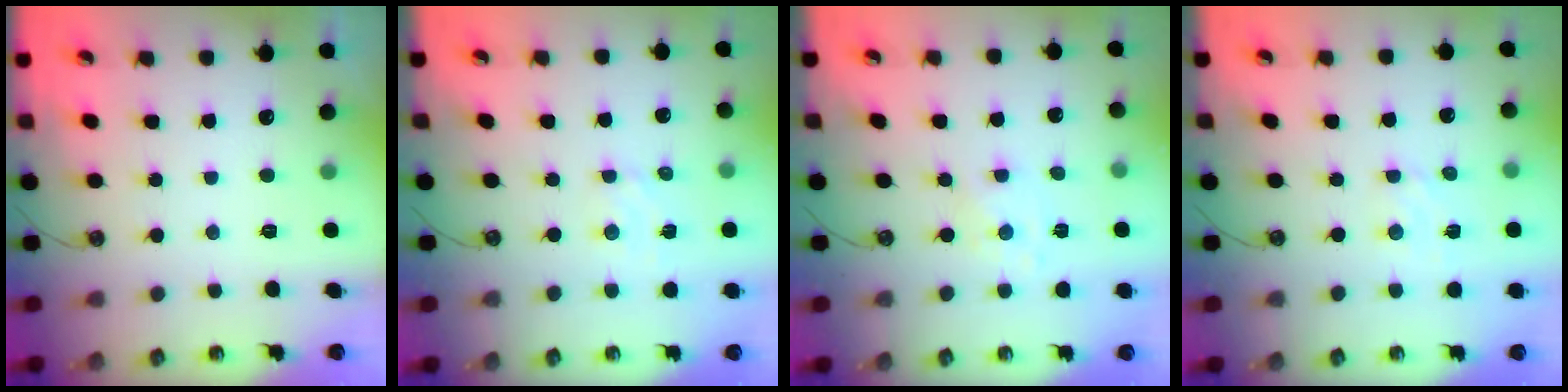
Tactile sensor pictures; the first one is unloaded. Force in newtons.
{"total": 3.0, "press": 2.9, "slide": 0.6}
{"total": 2.0, "press": 2.0, "slide": 0.3}
{"total": 3.6, "press": 3.6, "slide": 0.4}